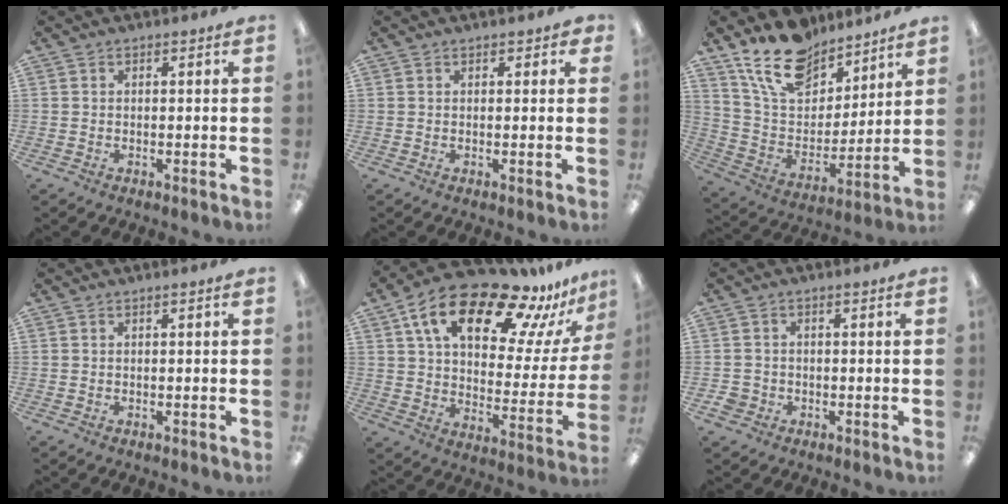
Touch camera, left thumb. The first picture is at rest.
{"total": 1.2, "force": [0.7, 0.9, 0.4], "torque": [0.001, 0.000, 0.011]}
{"total": 17.8, "force": [13.4, 9.4, 7.2], "torque": [-0.144, -0.076, 0.250]}
{"total": 0.0}
{"total": 21.1, "force": [13.9, 8.4, 13.5], "torque": [-0.216, -0.086, 0.231]}
{"total": 3.0, "force": [-1.3, 2.7, 0.5], "torque": [-0.007, 0.007, -0.023]}